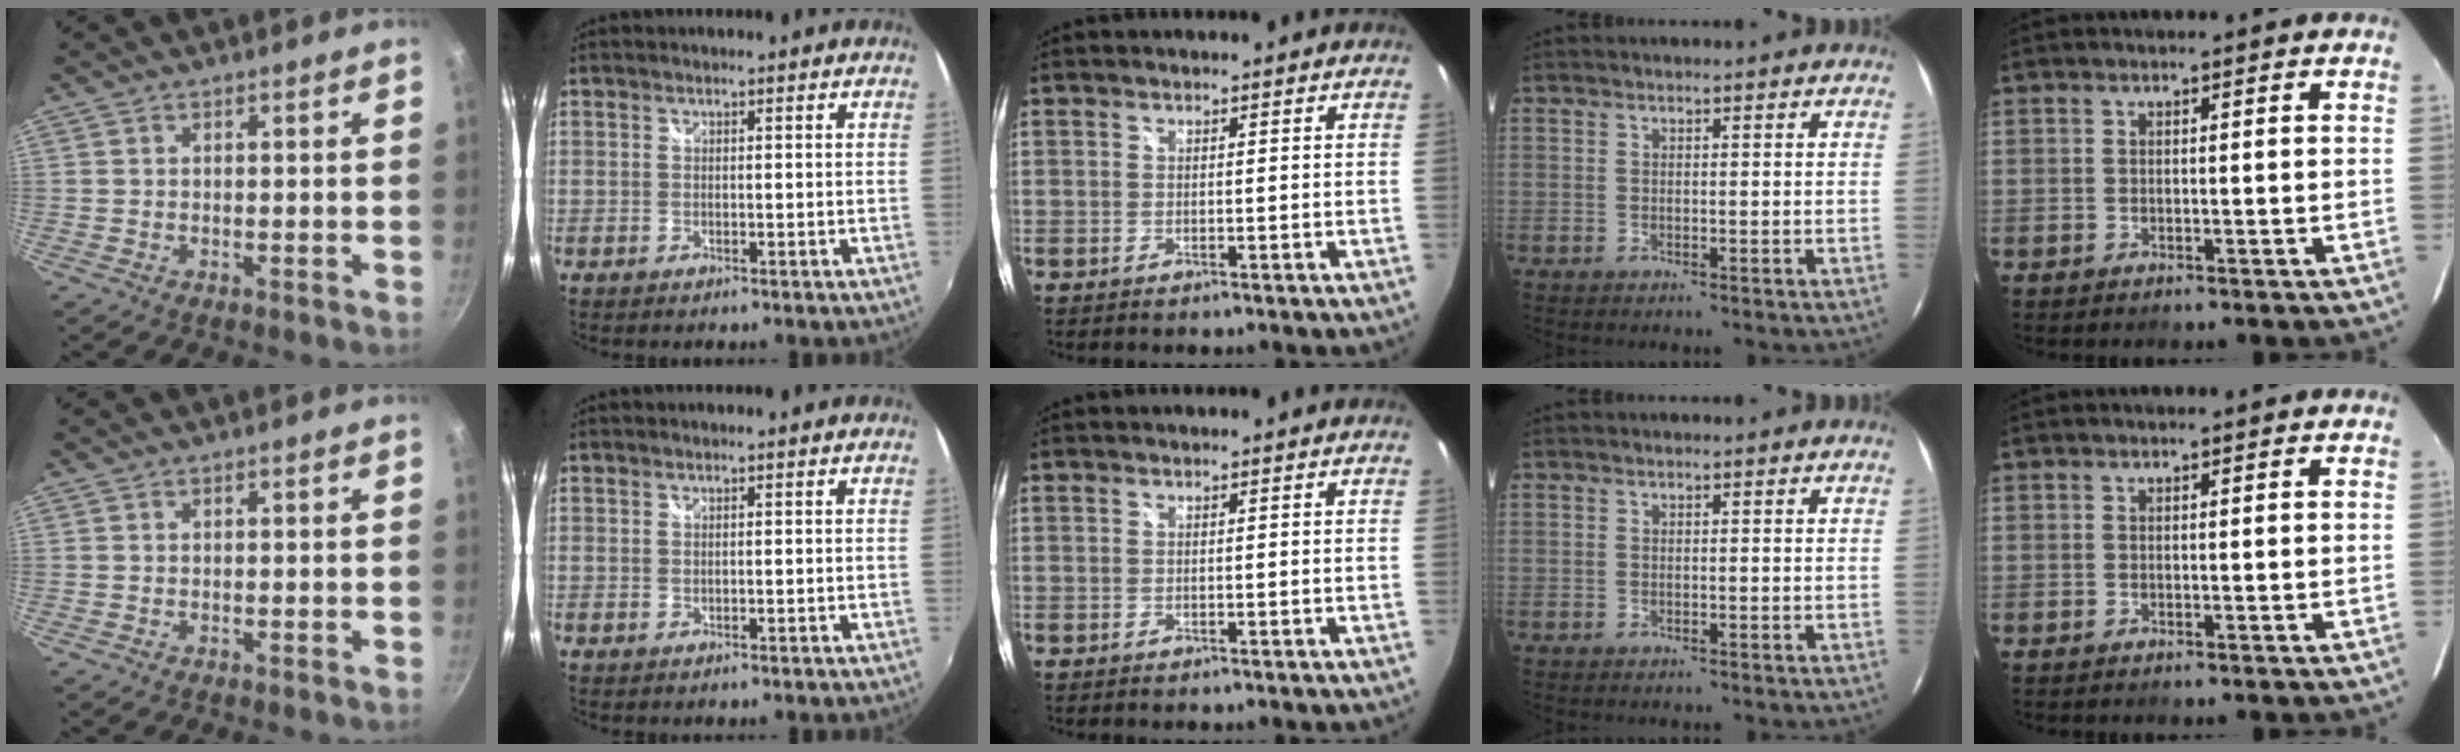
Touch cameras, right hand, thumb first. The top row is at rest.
{}